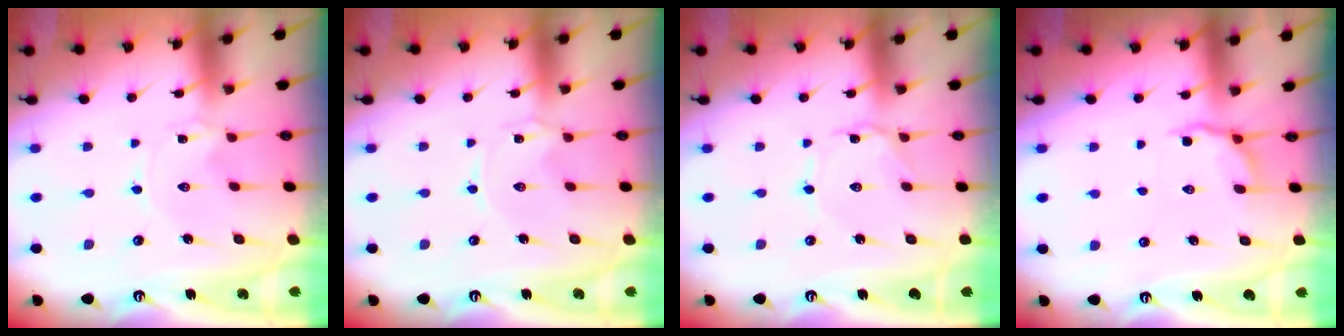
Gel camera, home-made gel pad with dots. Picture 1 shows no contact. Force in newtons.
{"total": 0.0}
{"total": 1.1, "press": 1.1, "slide": 0.1}
{"total": 4.6, "press": 4.2, "slide": 1.8}